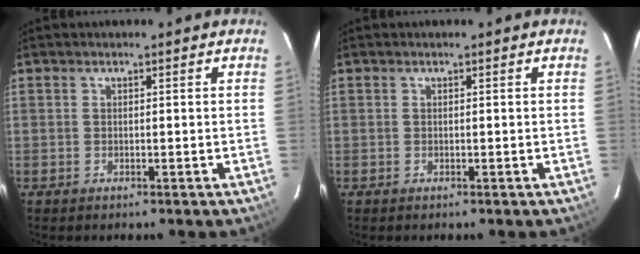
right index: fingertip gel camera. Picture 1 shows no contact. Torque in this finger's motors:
{"motor_torque": [0.00, 0.00, 0.00, 0.00]}